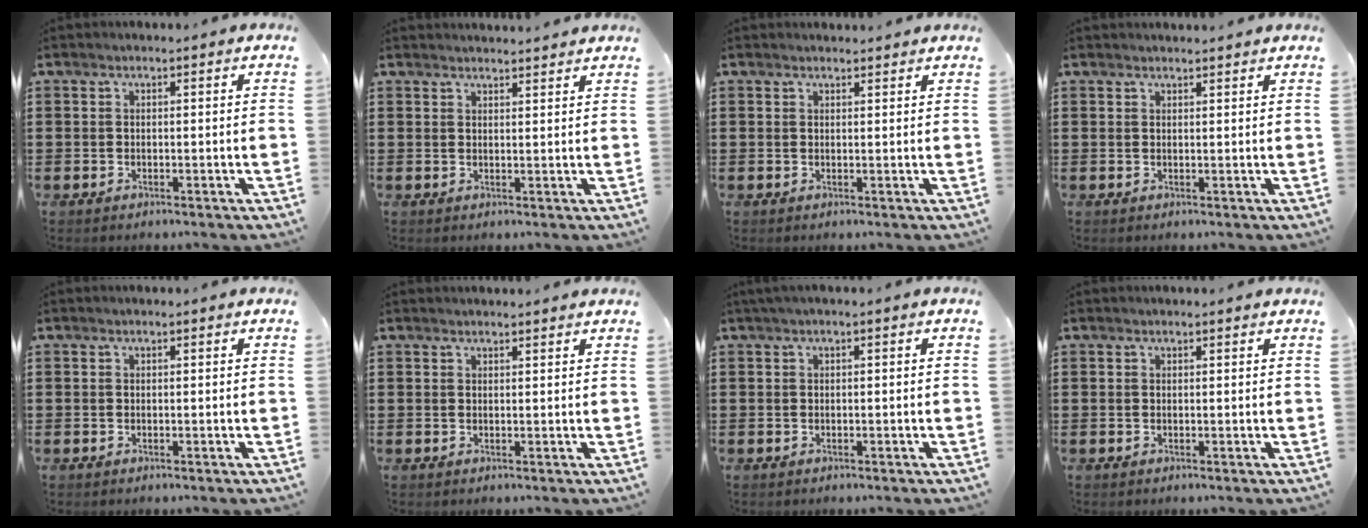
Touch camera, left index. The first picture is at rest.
{"total": 1.9, "force": [1.9, -0.1, 0.1], "torque": [-0.006, -0.002, 0.037]}
{"total": 1.2, "force": [1.2, 0.1, 0.2], "torque": [-0.006, 0.000, 0.024]}
{"total": 1.2, "force": [1.2, 0.0, 0.1], "torque": [-0.005, -0.001, 0.024]}
{"total": 0.0}
{"total": 1.3, "force": [1.3, -0.1, 0.2], "torque": [-0.006, -0.002, 0.026]}
{"total": 0.8, "force": [0.0, 0.1, 0.8], "torque": [-0.012, -0.003, 0.001]}
{"total": 0.6, "force": [0.6, 0.0, 0.2], "torque": [-0.005, 0.000, 0.011]}